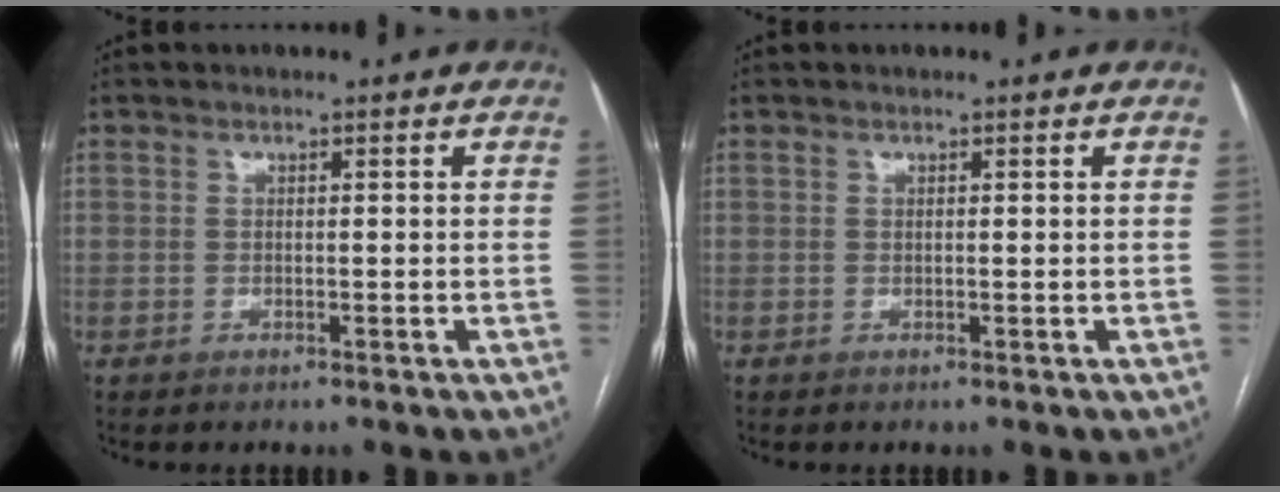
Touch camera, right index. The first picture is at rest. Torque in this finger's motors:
{"motor_torque": [0.00, 0.00, 0.00, 0.00]}